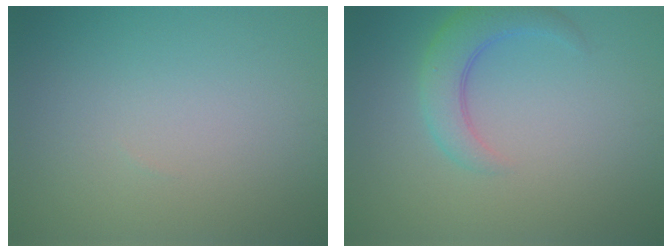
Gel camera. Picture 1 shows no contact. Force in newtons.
{"total": 3.7, "press": 3.7, "slide": 0.2}